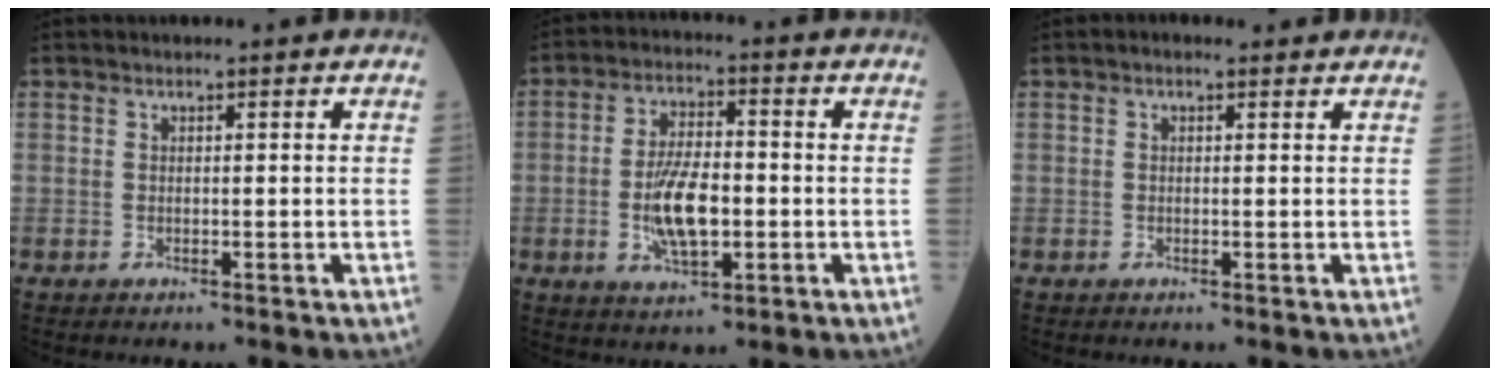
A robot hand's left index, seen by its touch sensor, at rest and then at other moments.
{"total": 8.7, "force": [-1.5, 3.2, 7.9], "torque": [-0.162, 0.002, -0.027]}
{"total": 1.1, "force": [0.8, 0.5, 0.7], "torque": [-0.016, 0.010, 0.008]}